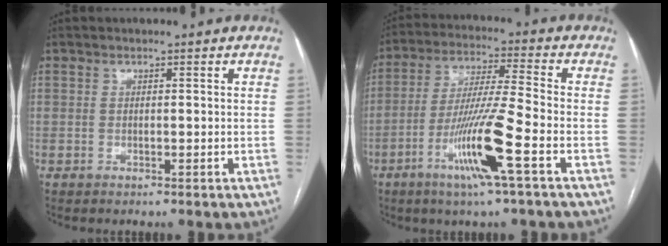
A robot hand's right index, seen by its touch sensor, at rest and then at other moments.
{"total": 12.1, "force": [-5.2, -0.9, 10.9], "torque": [-0.214, -0.015, -0.103]}